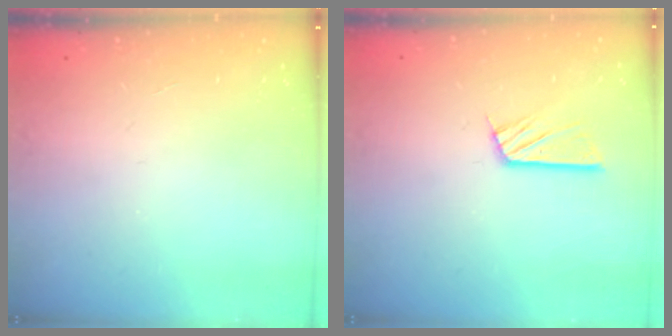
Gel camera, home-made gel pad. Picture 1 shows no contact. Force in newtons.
{"total": 7.5, "press": 7.5, "slide": 0.7}